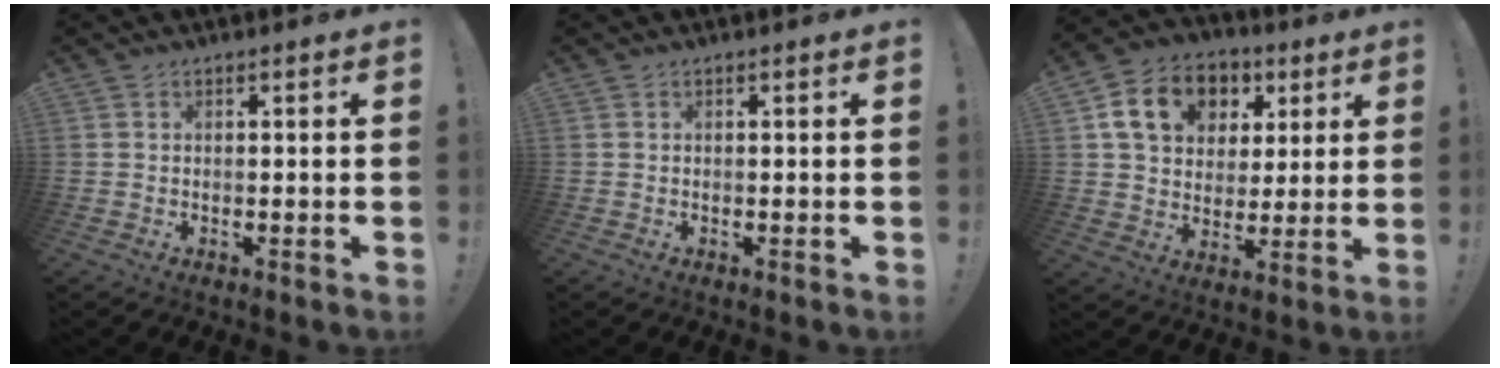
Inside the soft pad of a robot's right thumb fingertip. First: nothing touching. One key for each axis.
{"total": 0.0}
{"total": 15.9, "fx": 6.3, "fy": 12.1, "fz": 8.2, "tx": -0.122, "ty": -0.013, "tz": 0.123}